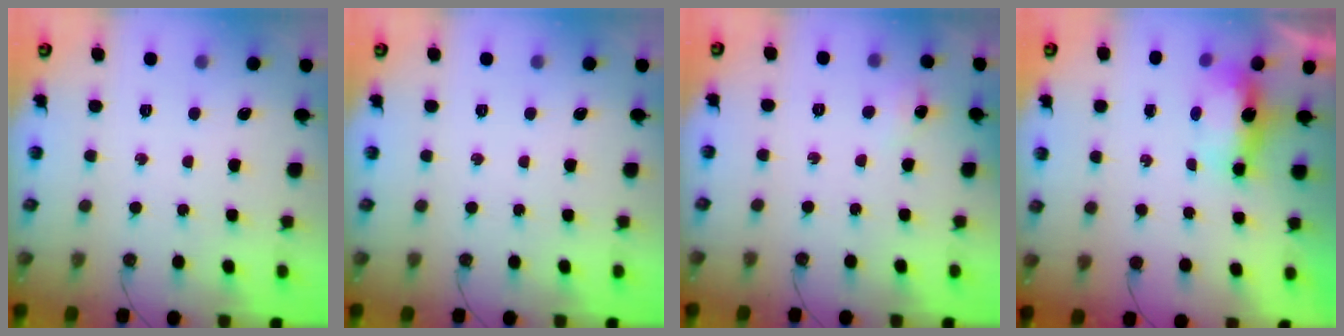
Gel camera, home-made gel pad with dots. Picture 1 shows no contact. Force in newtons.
{"total": 0.0}
{"total": 4.3, "press": 4.3, "slide": 0.5}
{"total": 5.9, "press": 5.9, "slide": 1.0}